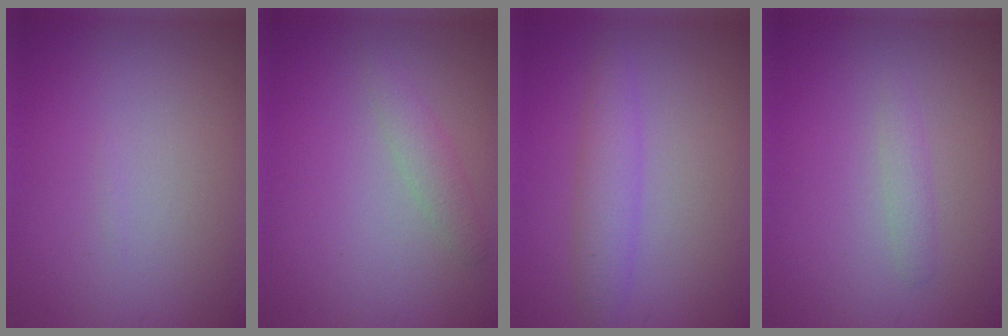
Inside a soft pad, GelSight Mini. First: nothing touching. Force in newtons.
{"total": 1.6, "press": 1.6, "slide": 0.1}
{"total": 2.5, "press": 2.5, "slide": 0.2}
{"total": 1.1, "press": 1.1, "slide": 0.0}